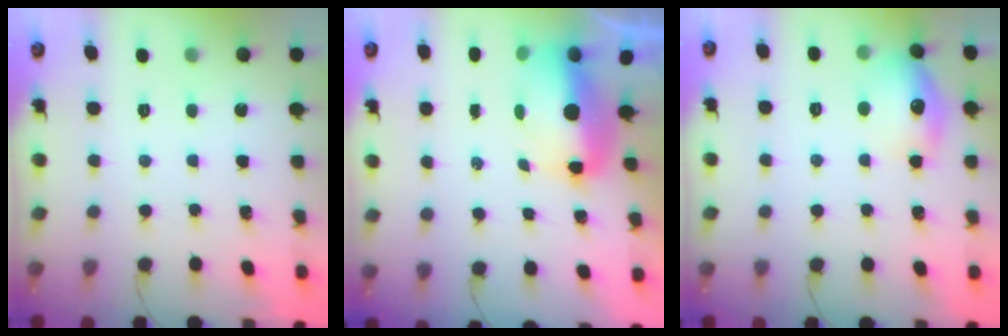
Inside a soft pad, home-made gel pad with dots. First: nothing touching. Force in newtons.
{"total": 7.8, "press": 7.7, "slide": 1.4}
{"total": 12.9, "press": 12.9, "slide": 0.8}